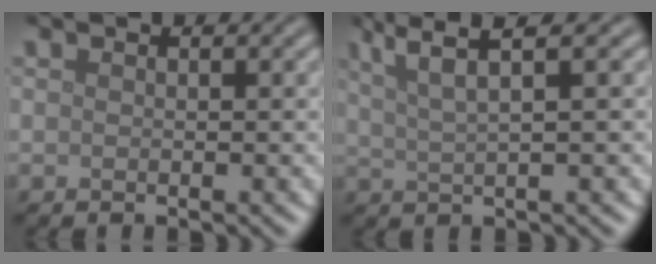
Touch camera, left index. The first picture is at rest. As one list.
[{"total": 4.5, "force": [2.7, 0.7, 3.5], "torque": [-0.060, 0.015, 0.051]}]